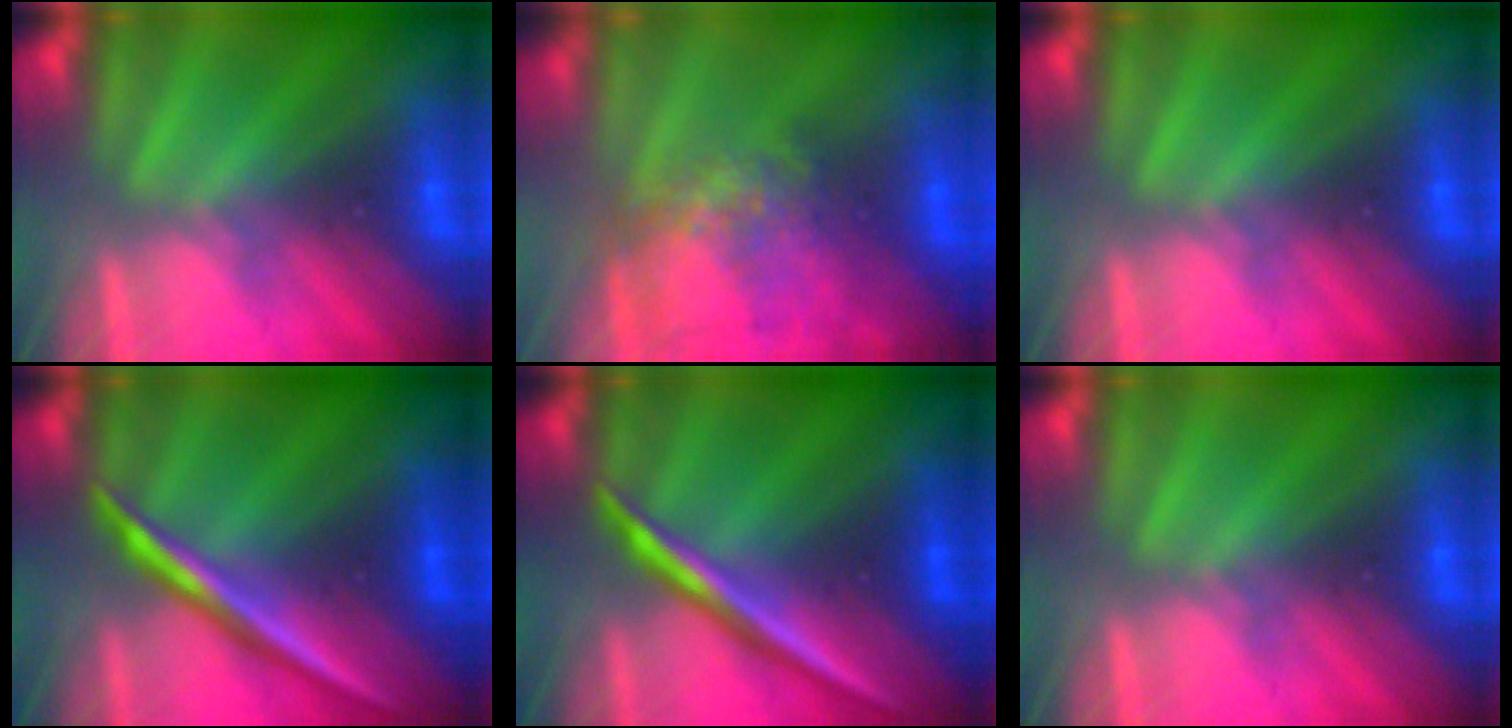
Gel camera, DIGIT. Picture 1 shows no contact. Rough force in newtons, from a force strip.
{"total": 7.0}
{"total": 0.0}
{"total": 2.2}
{"total": 2.2}
{"total": 0.0}